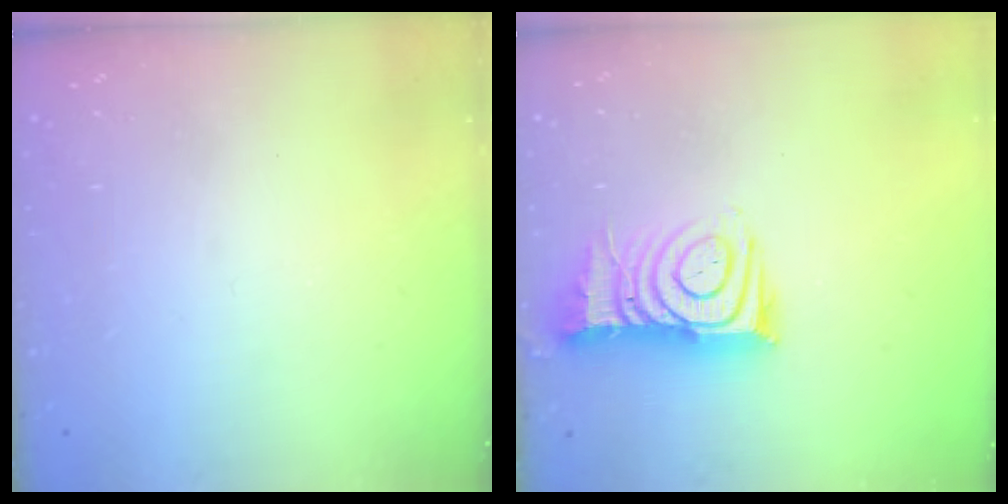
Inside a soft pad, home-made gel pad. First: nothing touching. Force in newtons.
{"total": 11.8, "press": 11.8, "slide": 1.1}